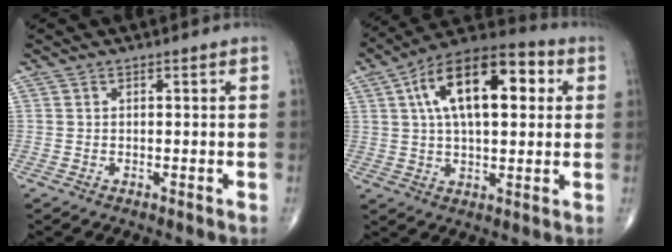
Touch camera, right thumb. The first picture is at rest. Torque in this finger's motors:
{"motor_torque": [0.63, 4.33, 1.70, 0.44, 0.18]}